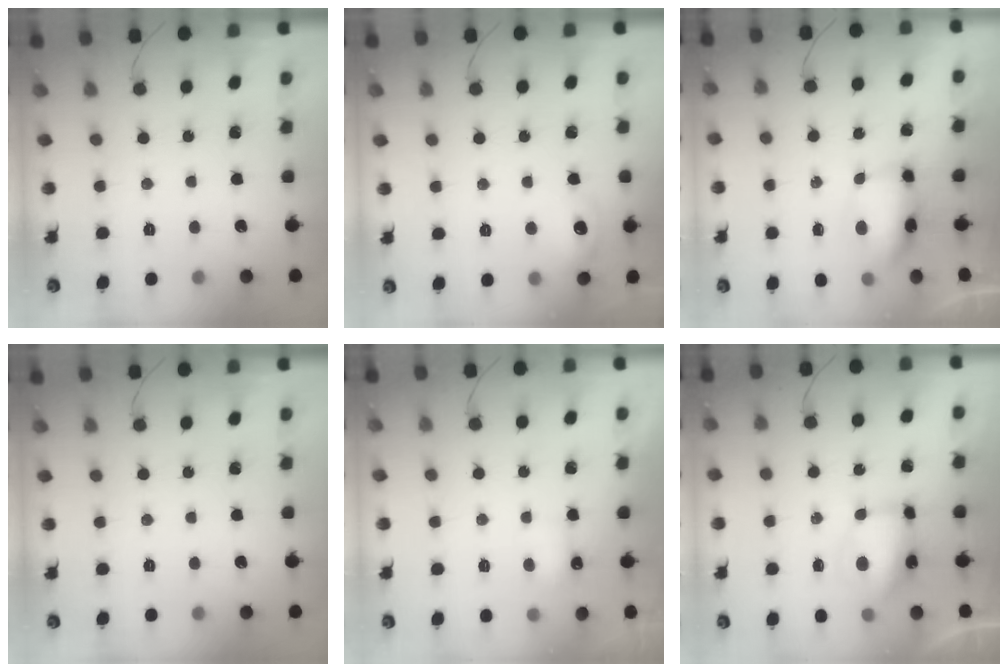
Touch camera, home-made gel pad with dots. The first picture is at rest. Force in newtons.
{"total": 8.5, "press": 8.4, "slide": 1.4}
{"total": 7.3, "press": 7.2, "slide": 0.7}
{"total": 0.0}
{"total": 4.0, "press": 3.9, "slide": 0.8}
{"total": 8.0, "press": 8.0, "slide": 0.8}